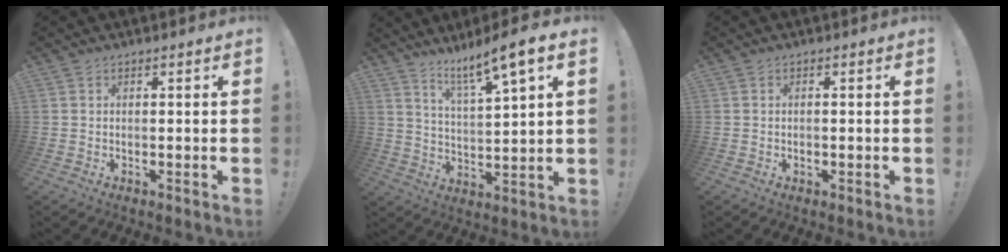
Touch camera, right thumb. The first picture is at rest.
{"total": 10.1, "force": [7.4, 0.4, 7.0], "torque": [-0.115, -0.049, 0.115]}
{"total": 0.7, "force": [-0.5, 0.4, 0.4], "torque": [-0.009, 0.002, -0.009]}